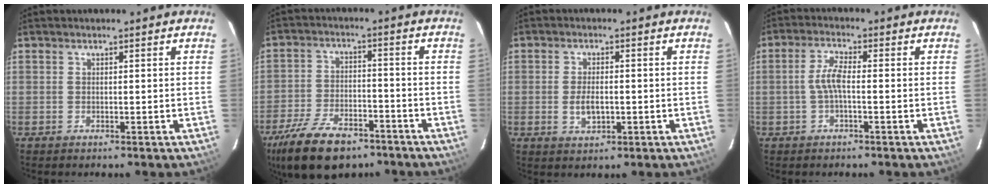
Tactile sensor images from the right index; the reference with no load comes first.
{"total": 16.2, "force": [-11.2, 7.7, 8.8], "torque": [-0.199, -0.015, -0.187]}
{"total": 4.1, "force": [-0.9, 2.2, 3.3], "torque": [-0.064, -0.004, -0.012]}
{"total": 3.9, "force": [-0.8, 0.8, 3.7], "torque": [-0.080, 0.008, -0.015]}